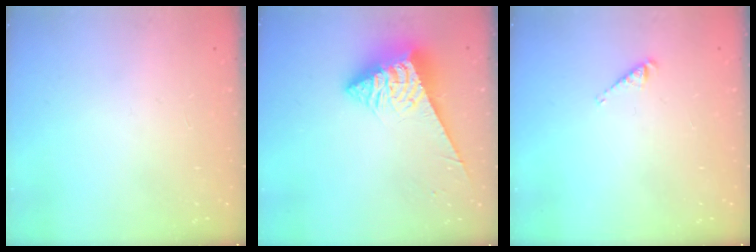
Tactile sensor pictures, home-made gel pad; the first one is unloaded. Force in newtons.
{"total": 7.4, "press": 7.3, "slide": 1.1}
{"total": 3.6, "press": 3.5, "slide": 0.5}